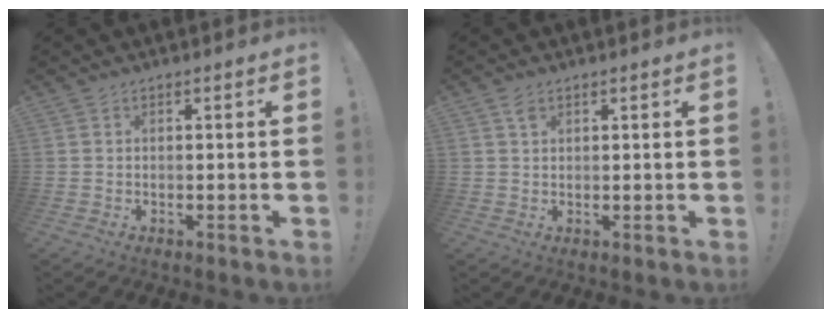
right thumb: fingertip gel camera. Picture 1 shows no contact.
{"total": 2.1, "force": [1.3, 1.2, 1.1], "torque": [-0.009, -0.008, 0.022]}